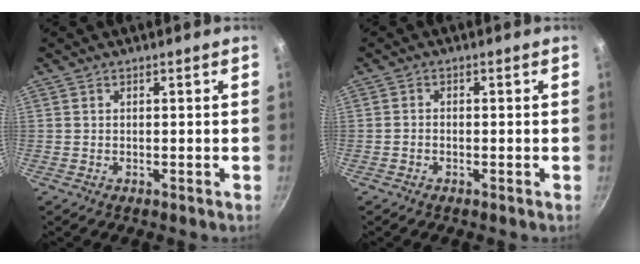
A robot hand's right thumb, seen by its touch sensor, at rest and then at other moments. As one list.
[{"total": 1.0, "force": [-0.6, 0.6, 0.5], "torque": [-0.012, 0.006, -0.015]}]